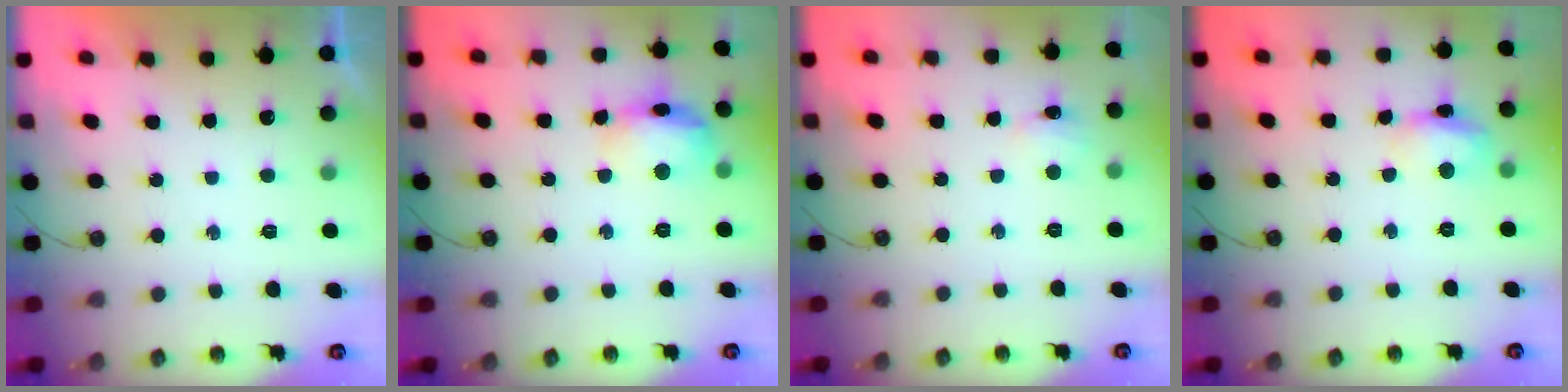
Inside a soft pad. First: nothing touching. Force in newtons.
{"total": 13.7, "press": 13.6, "slide": 1.2}
{"total": 2.9, "press": 2.8, "slide": 0.6}
{"total": 9.7, "press": 9.7, "slide": 0.7}